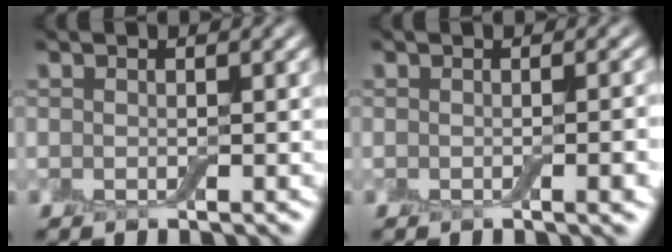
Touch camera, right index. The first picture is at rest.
{"total": 2.5, "force": [-0.5, 0.6, 2.4], "torque": [-0.023, 0.001, -0.006]}